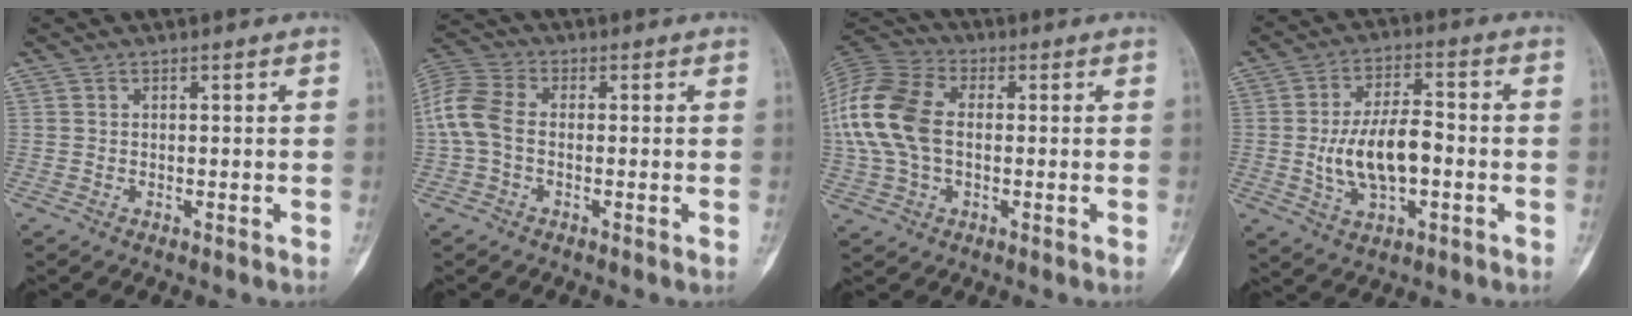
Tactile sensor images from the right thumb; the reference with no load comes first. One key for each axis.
{"total": 7.8, "fx": -0.6, "fy": 5.2, "fz": 5.9, "tx": -0.132, "ty": 0.019, "tz": -0.023}
{"total": 15.6, "fx": 0.3, "fy": 10.2, "fz": 11.8, "tx": -0.257, "ty": 0.026, "tz": 0.000}
{"total": 11.6, "fx": -1.5, "fy": 5.7, "fz": 9.9, "tx": -0.175, "ty": 0.019, "tz": -0.025}